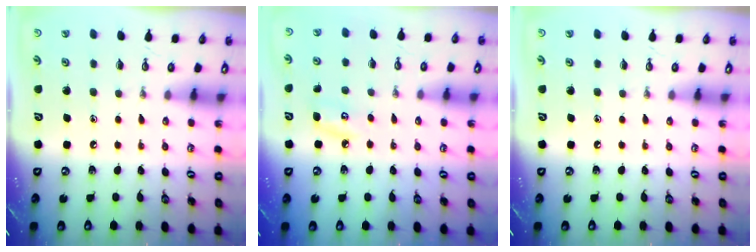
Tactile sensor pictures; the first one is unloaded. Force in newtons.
{"total": 6.0, "press": 6.0, "slide": 0.7}
{"total": 0.0}